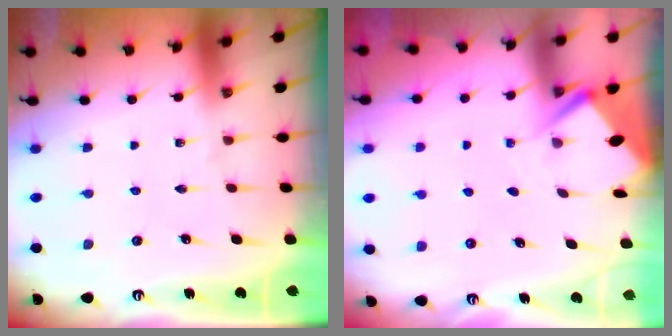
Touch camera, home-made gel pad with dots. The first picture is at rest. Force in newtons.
{"total": 2.8, "press": 2.8, "slide": 0.4}